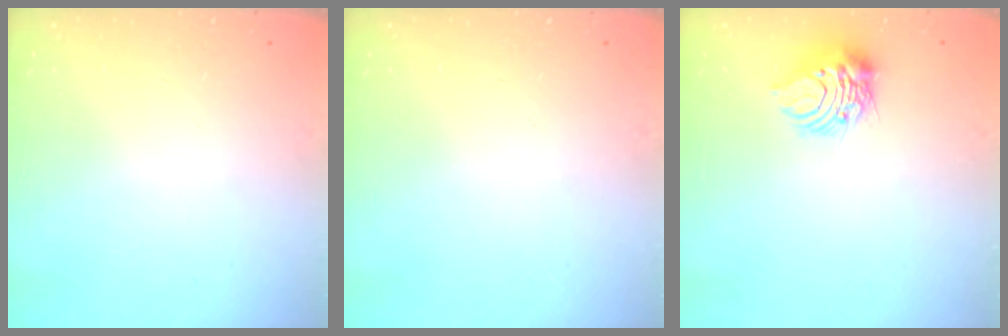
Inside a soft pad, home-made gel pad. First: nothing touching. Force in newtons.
{"total": 0.0}
{"total": 8.2, "press": 8.2, "slide": 0.3}